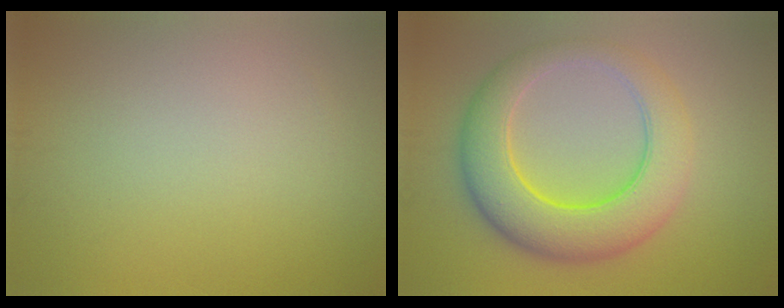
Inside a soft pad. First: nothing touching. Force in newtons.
{"total": 8.2, "press": 8.2, "slide": 0.1}